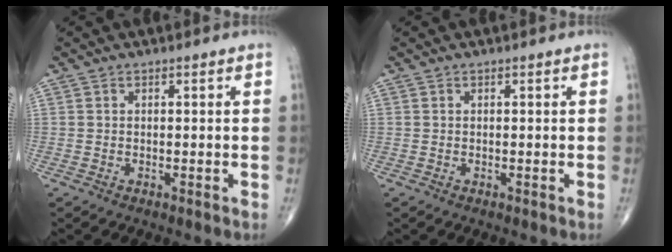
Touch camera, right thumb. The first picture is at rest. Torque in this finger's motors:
{"motor_torque": [0.02, 0.02, 0.00, 0.00, 0.01]}